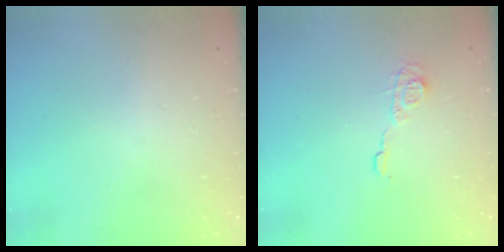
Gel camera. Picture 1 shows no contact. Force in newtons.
{"total": 6.8, "press": 6.8, "slide": 0.2}